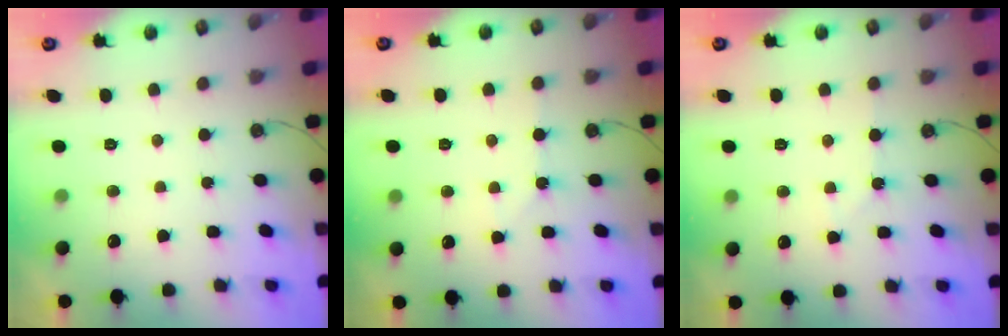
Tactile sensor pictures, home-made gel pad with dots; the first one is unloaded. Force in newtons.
{"total": 5.4, "press": 5.4, "slide": 1.0}
{"total": 3.8, "press": 3.8, "slide": 0.7}